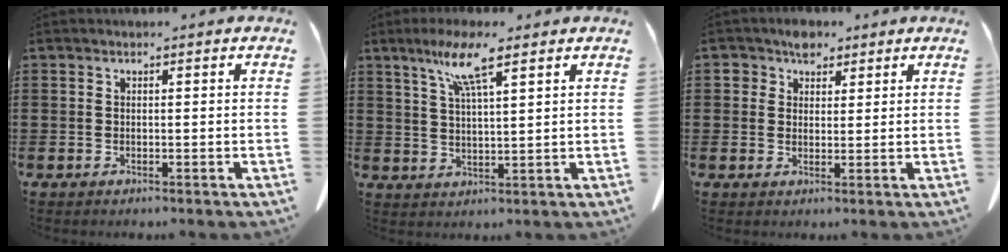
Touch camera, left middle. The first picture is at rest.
{"total": 7.3, "force": [4.6, 0.6, 5.7], "torque": [-0.122, 0.006, 0.076]}
{"total": 4.2, "force": [2.7, 2.9, 1.3], "torque": [-0.030, 0.012, 0.048]}